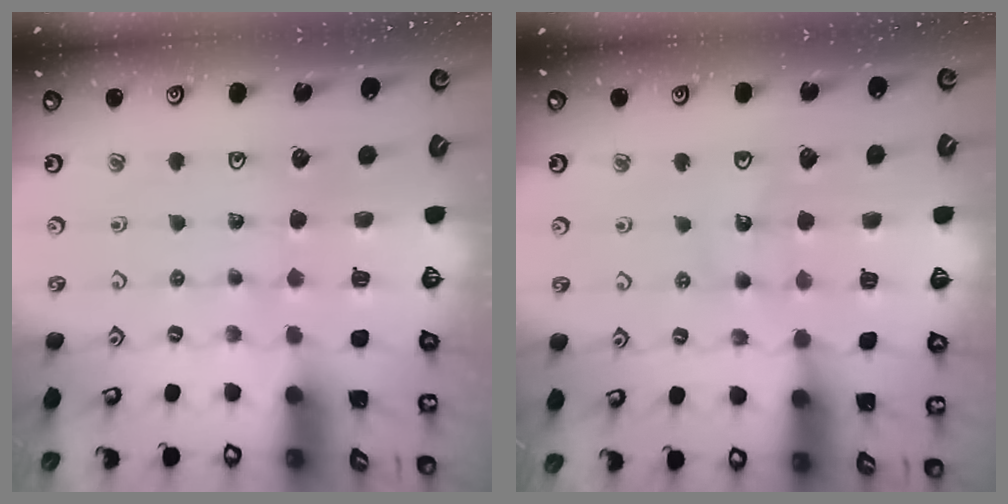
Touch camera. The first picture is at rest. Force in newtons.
{"total": 11.0, "press": 10.6, "slide": 3.2}